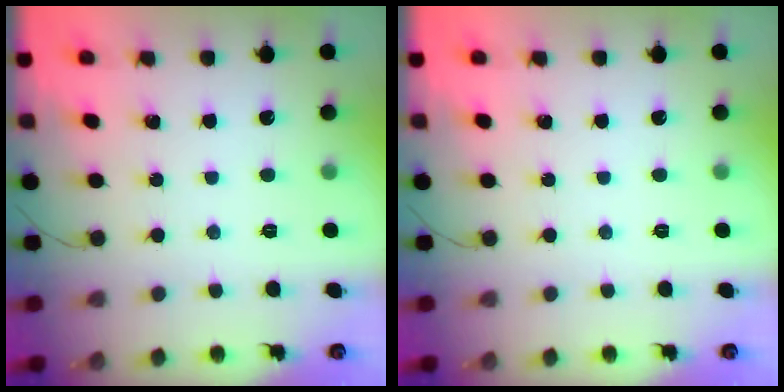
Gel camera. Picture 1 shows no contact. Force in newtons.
{"total": 0.0}